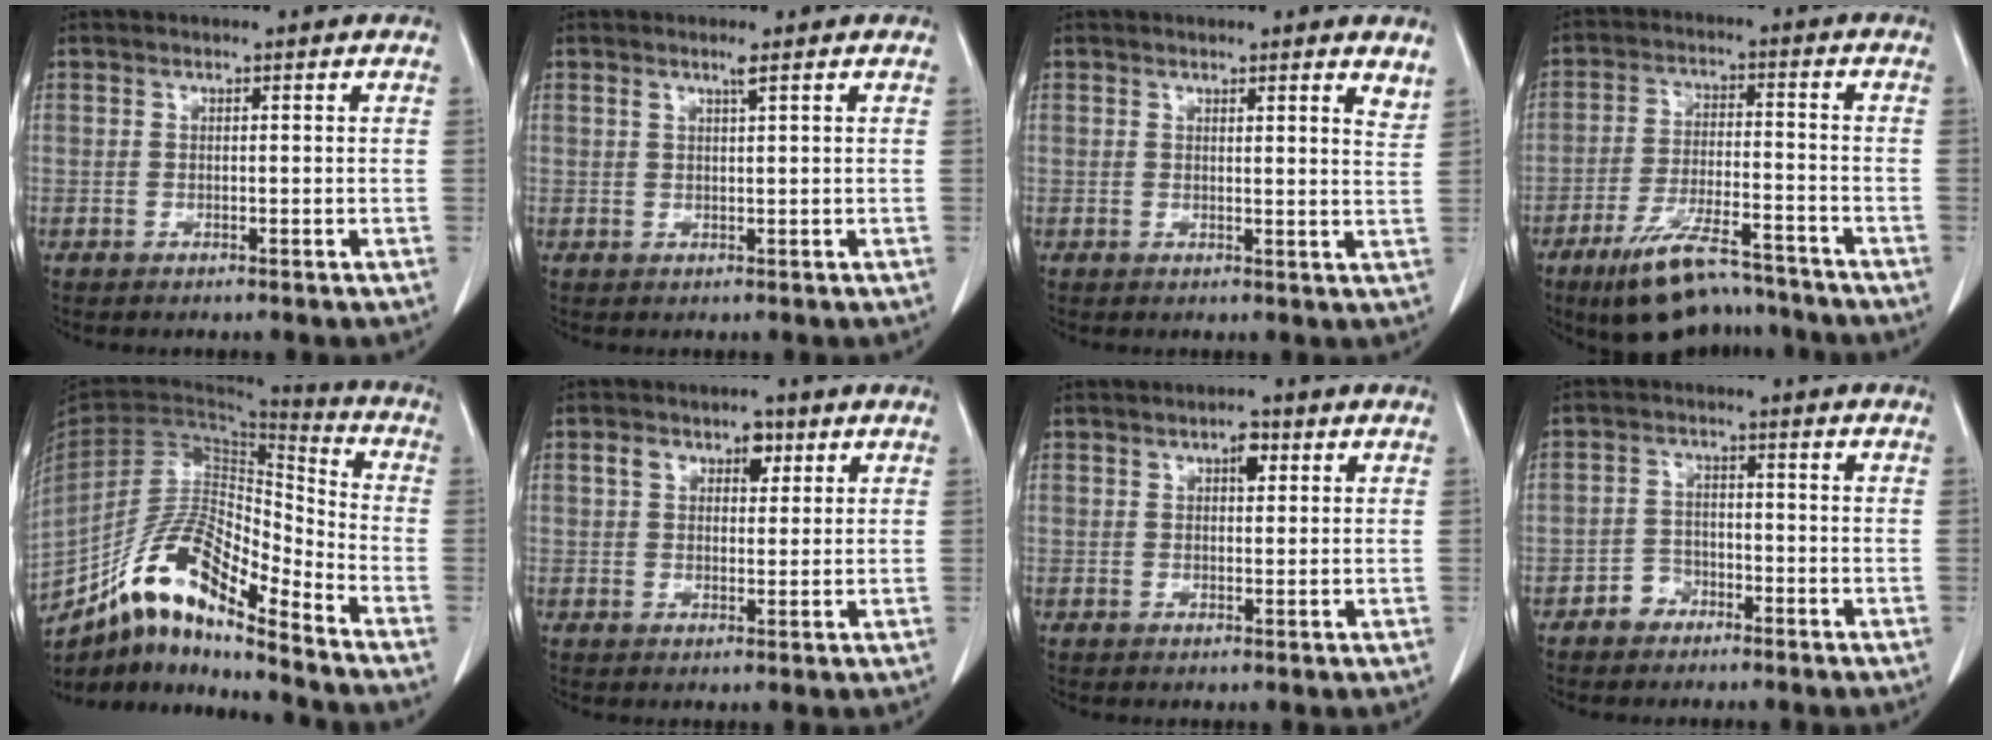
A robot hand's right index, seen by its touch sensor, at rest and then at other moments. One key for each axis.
{"total": 1.3, "fx": 0.8, "fy": -0.3, "fz": 1.0, "tx": -0.023, "ty": -0.001, "tz": 0.017}
{"total": 3.8, "fx": 3.2, "fy": 0.3, "fz": 1.9, "tx": -0.024, "ty": -0.020, "tz": 0.025}
{"total": 12.4, "fx": -9.9, "fy": 3.1, "fz": 6.7, "tx": -0.122, "ty": -0.007, "tz": -0.167}
{"total": 15.7, "fx": -12.0, "fy": 2.8, "fz": 9.8, "tx": -0.182, "ty": 0.026, "tz": -0.216}
{"total": 5.5, "fx": 2.5, "fy": 3.3, "fz": 3.7, "tx": -0.057, "ty": 0.018, "tz": 0.041}
{"total": 2.6, "fx": 1.2, "fy": 1.2, "fz": 2.0, "tx": -0.030, "ty": 0.005, "tz": 0.018}
{"total": 3.2, "fx": -2.1, "fy": 2.4, "fz": 0.6, "tx": -0.008, "ty": 0.012, "tz": -0.040}